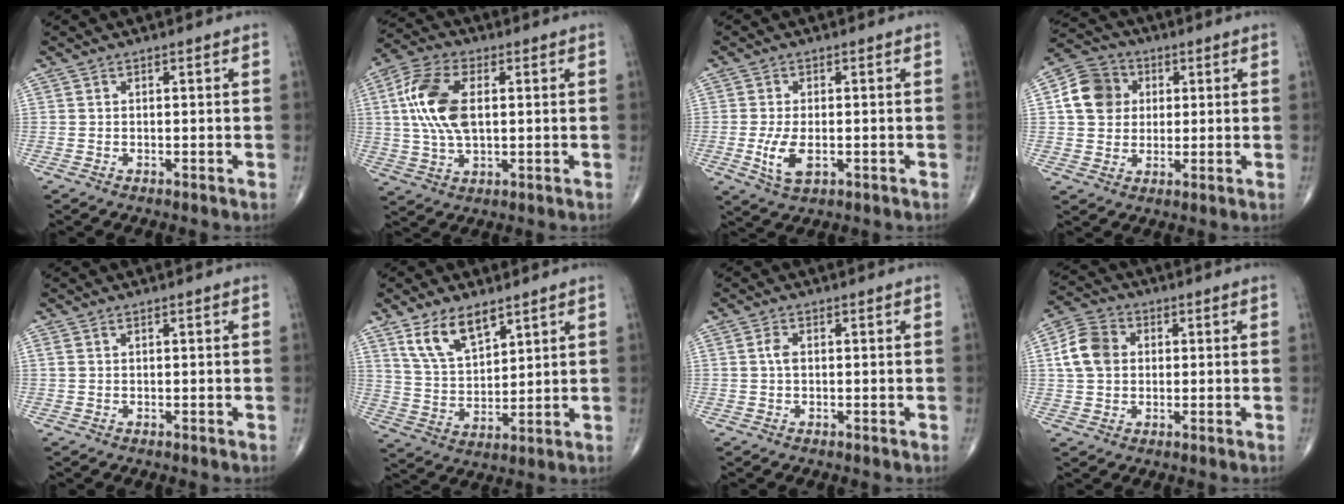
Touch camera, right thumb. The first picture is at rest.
{"total": 13.1, "force": [2.0, 6.9, 11.0], "torque": [-0.232, 0.008, 0.037]}
{"total": 5.6, "force": [-1.2, 2.7, 4.7], "torque": [-0.096, -0.008, -0.017]}
{"total": 9.7, "force": [1.9, 8.4, 4.5], "torque": [-0.063, 0.005, 0.024]}
{"total": 0.9, "force": [0.5, 0.4, 0.7], "torque": [-0.020, 0.012, 0.014]}
{"total": 10.0, "force": [6.3, 4.6, 6.2], "torque": [-0.102, -0.033, 0.130]}
{"total": 1.9, "force": [0.2, 1.1, 1.6], "torque": [-0.033, 0.004, 0.002]}
{"total": 8.1, "force": [1.2, 6.3, 4.9], "torque": [-0.086, 0.013, 0.016]}